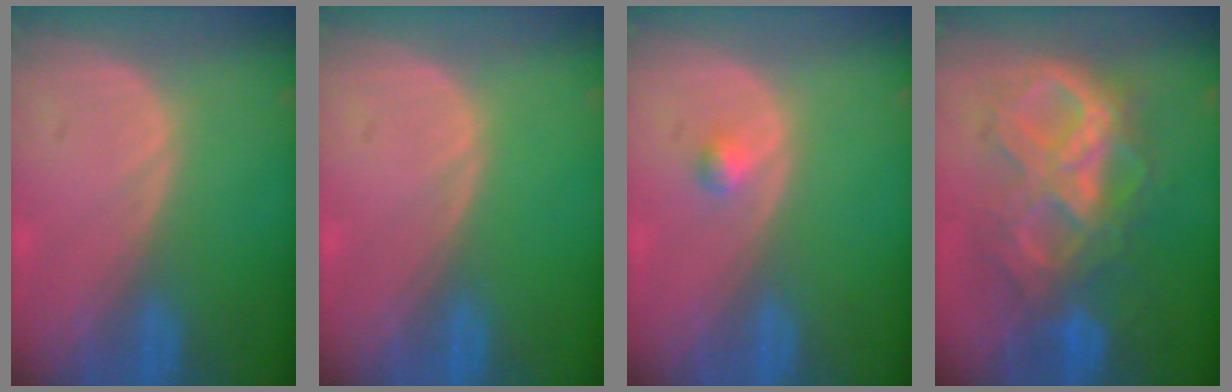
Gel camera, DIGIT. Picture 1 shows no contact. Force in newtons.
{"total": 0.0}
{"total": 1.1, "press": 1.1, "slide": 0.1}
{"total": 10.5, "press": 10.4, "slide": 1.3}